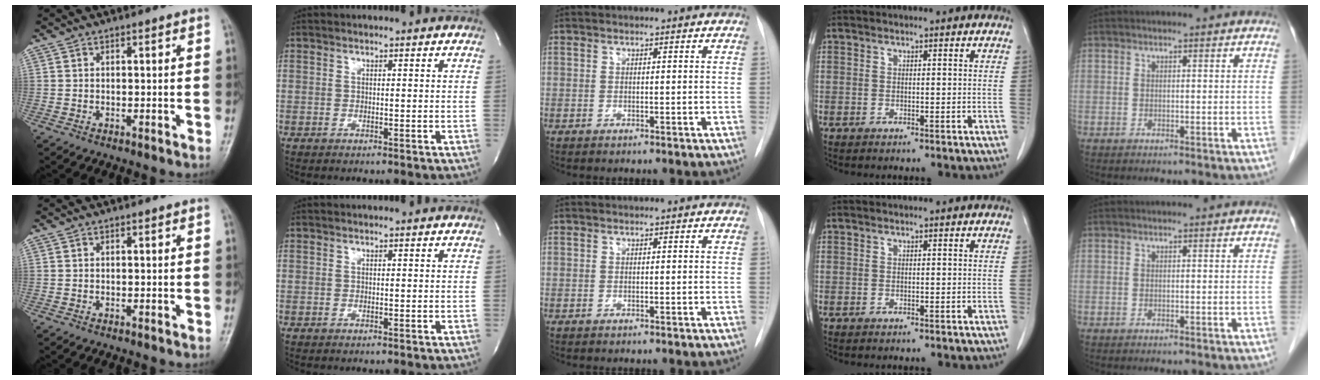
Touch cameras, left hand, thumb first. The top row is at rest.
{}